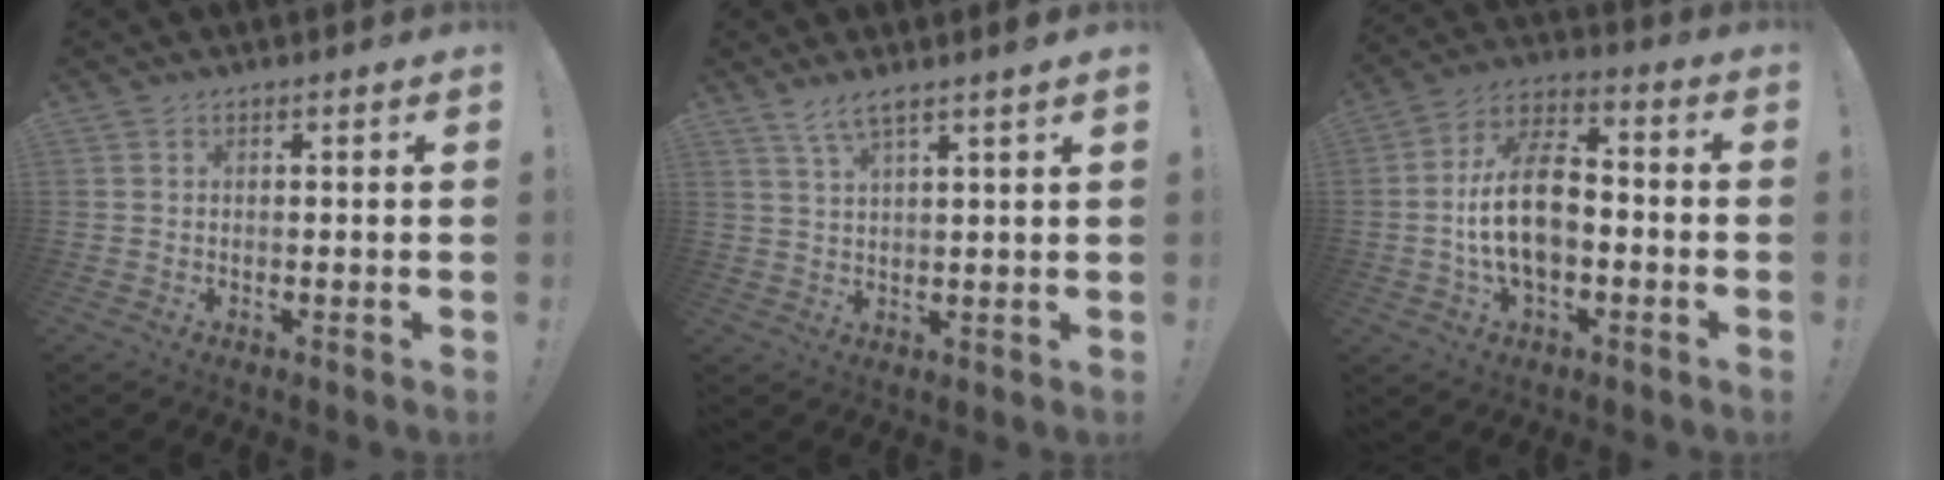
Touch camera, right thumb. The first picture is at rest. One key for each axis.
{"total": 4.8, "fx": 3.5, "fy": -0.1, "fz": 3.3, "tx": -0.068, "ty": -0.011, "tz": 0.060}
{"total": 15.8, "fx": -2.6, "fy": 9.2, "fz": 12.6, "tx": -0.243, "ty": 0.024, "tz": -0.045}